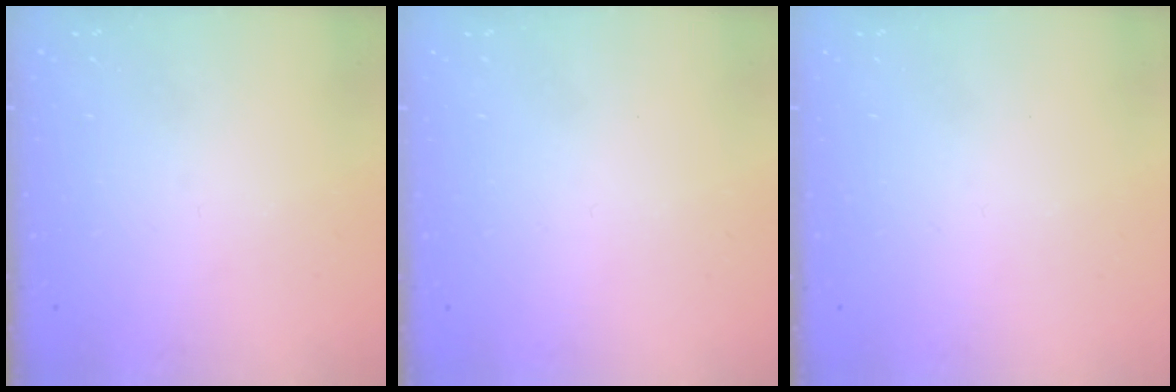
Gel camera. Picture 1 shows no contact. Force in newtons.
{"total": 1.7, "press": 1.7, "slide": 0.1}
{"total": 1.7, "press": 1.6, "slide": 0.1}